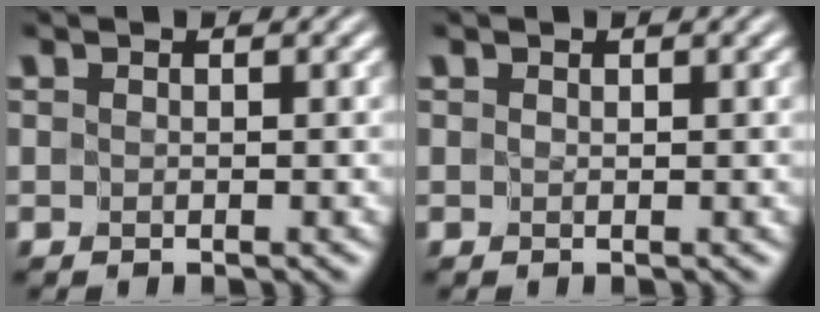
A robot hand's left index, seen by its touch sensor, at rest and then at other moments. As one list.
[{"total": 0.0}]